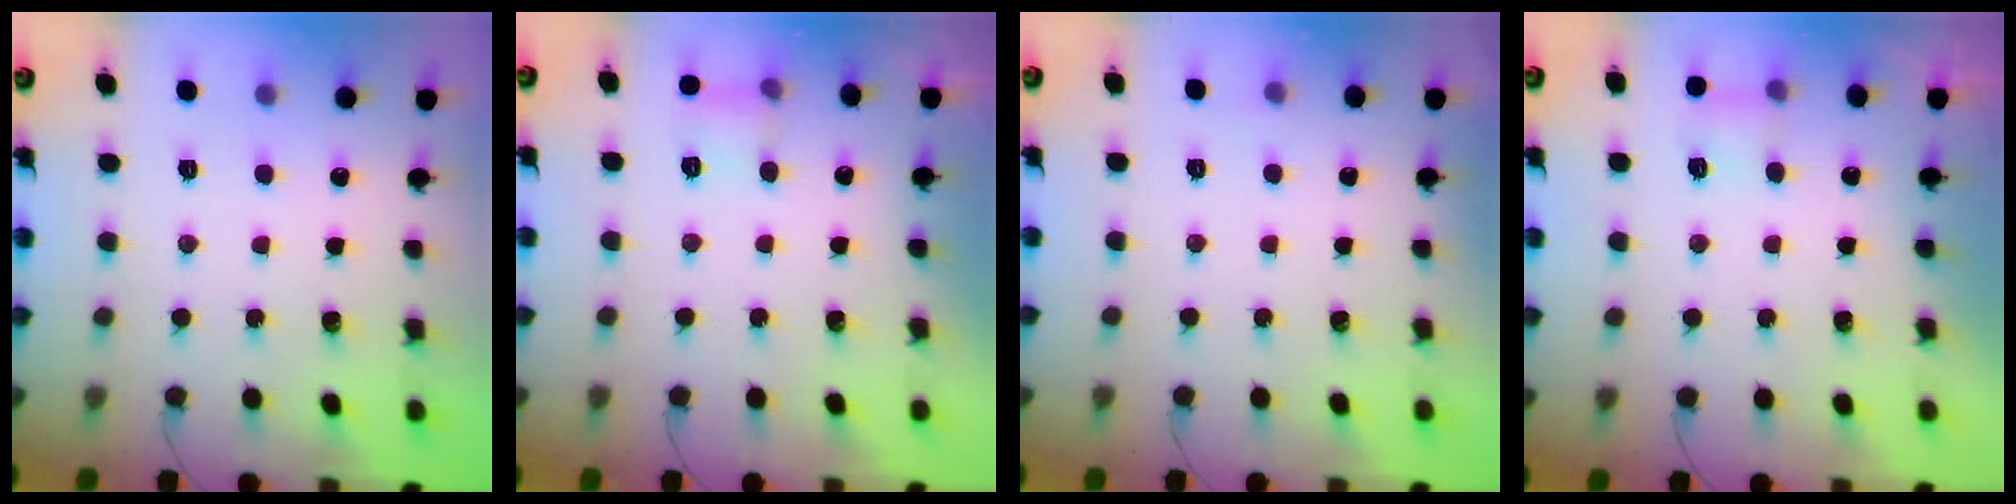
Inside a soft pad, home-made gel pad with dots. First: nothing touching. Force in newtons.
{"total": 6.1, "press": 5.9, "slide": 1.3}
{"total": 4.4, "press": 2.2, "slide": 3.8}
{"total": 4.0, "press": 3.8, "slide": 1.2}